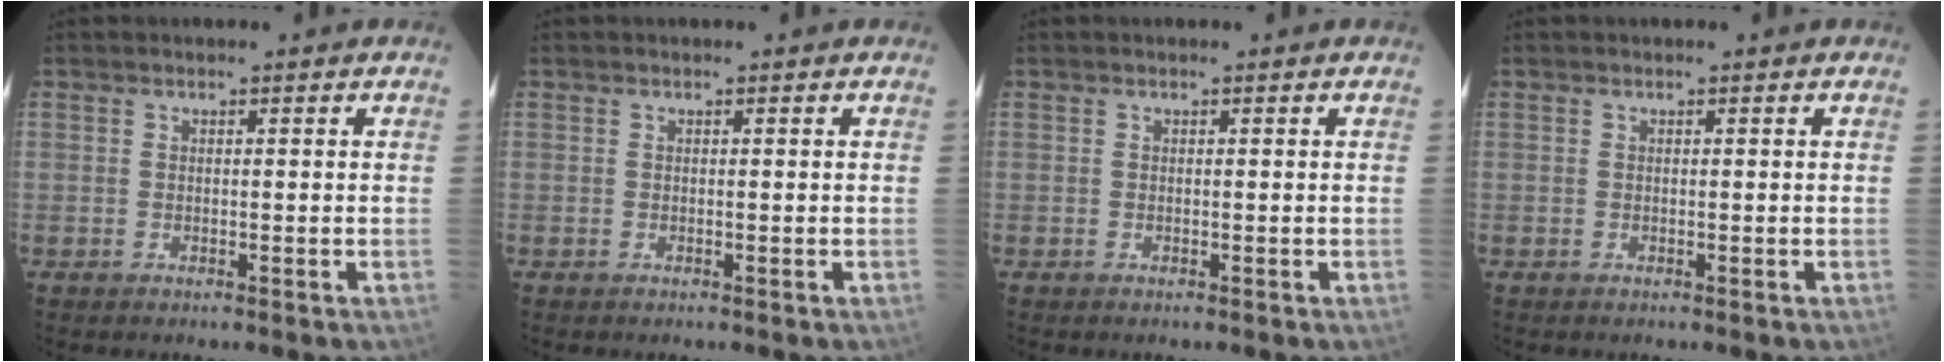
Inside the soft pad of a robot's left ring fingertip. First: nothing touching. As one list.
[{"total": 0.0}, {"total": 0.0}, {"total": 0.0}]